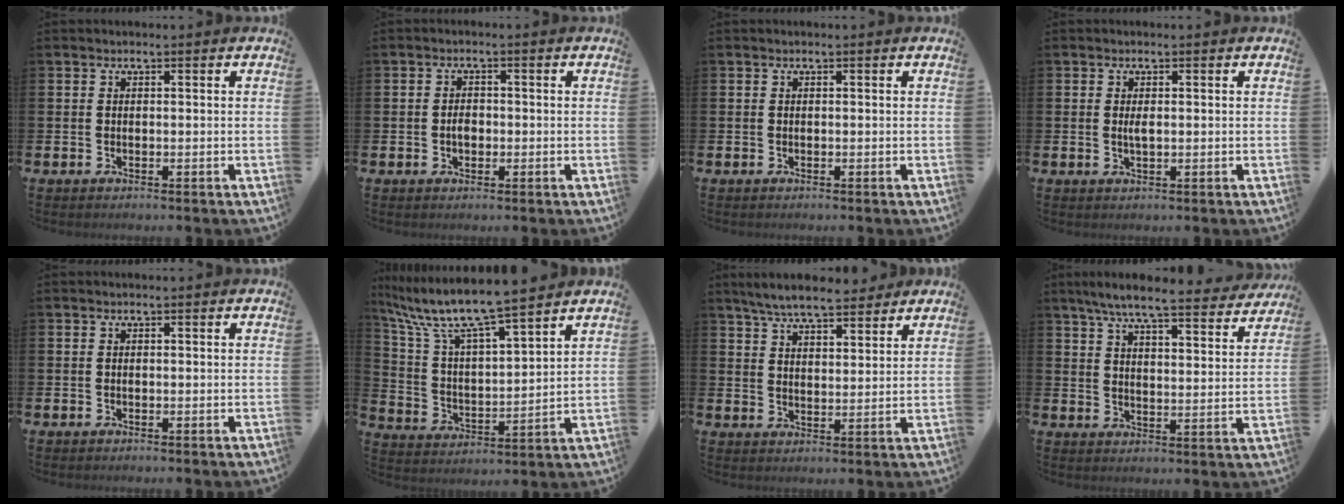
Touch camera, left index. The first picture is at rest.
{"total": 2.0, "force": [-0.4, 1.4, 1.4], "torque": [-0.012, 0.000, -0.011]}
{"total": 0.0}
{"total": 1.3, "force": [0.2, 0.4, 1.2], "torque": [-0.018, -0.001, 0.001]}
{"total": 0.0}
{"total": 9.7, "force": [8.7, 0.9, 4.2], "torque": [-0.125, -0.052, 0.150]}
{"total": 6.6, "force": [6.2, 1.4, 2.0], "torque": [-0.048, -0.024, 0.110]}
{"total": 7.3, "force": [6.7, 0.5, 2.9], "torque": [-0.069, -0.040, 0.113]}